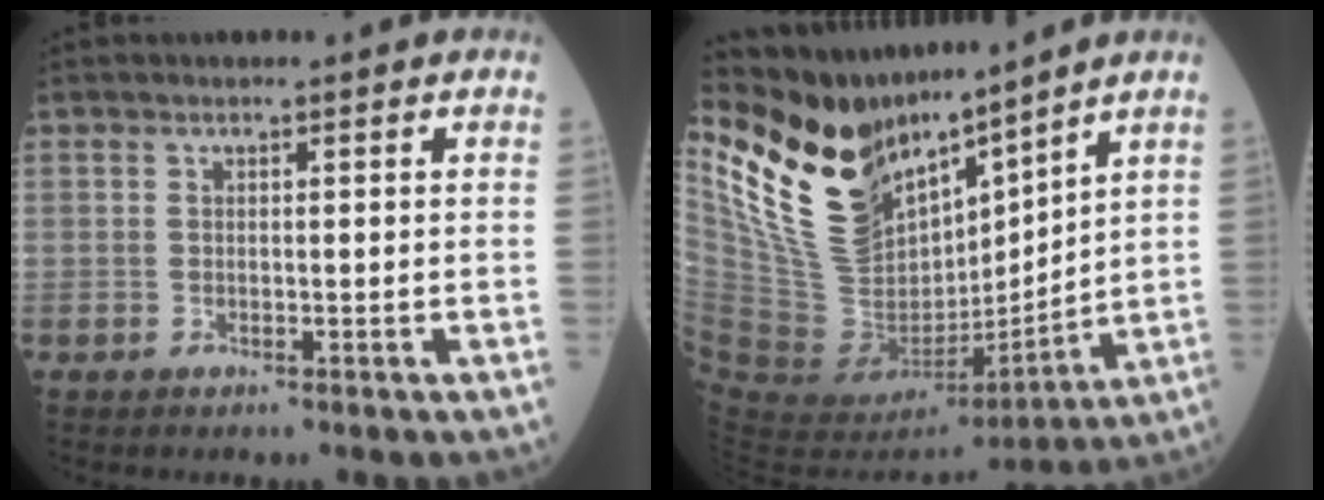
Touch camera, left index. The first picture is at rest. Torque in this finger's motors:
{"motor_torque": [1.04, -1.10, 0.80, 0.21]}